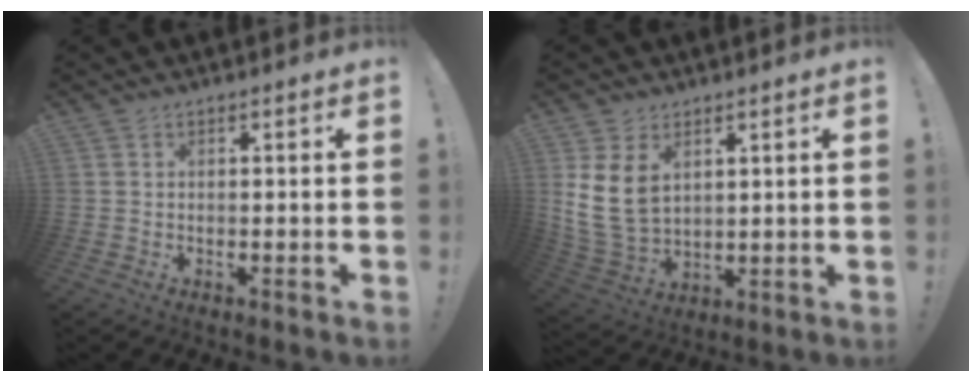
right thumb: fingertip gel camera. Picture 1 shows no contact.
{"total": 10.9, "force": [3.5, 7.5, 7.1], "torque": [-0.148, -0.015, 0.071]}